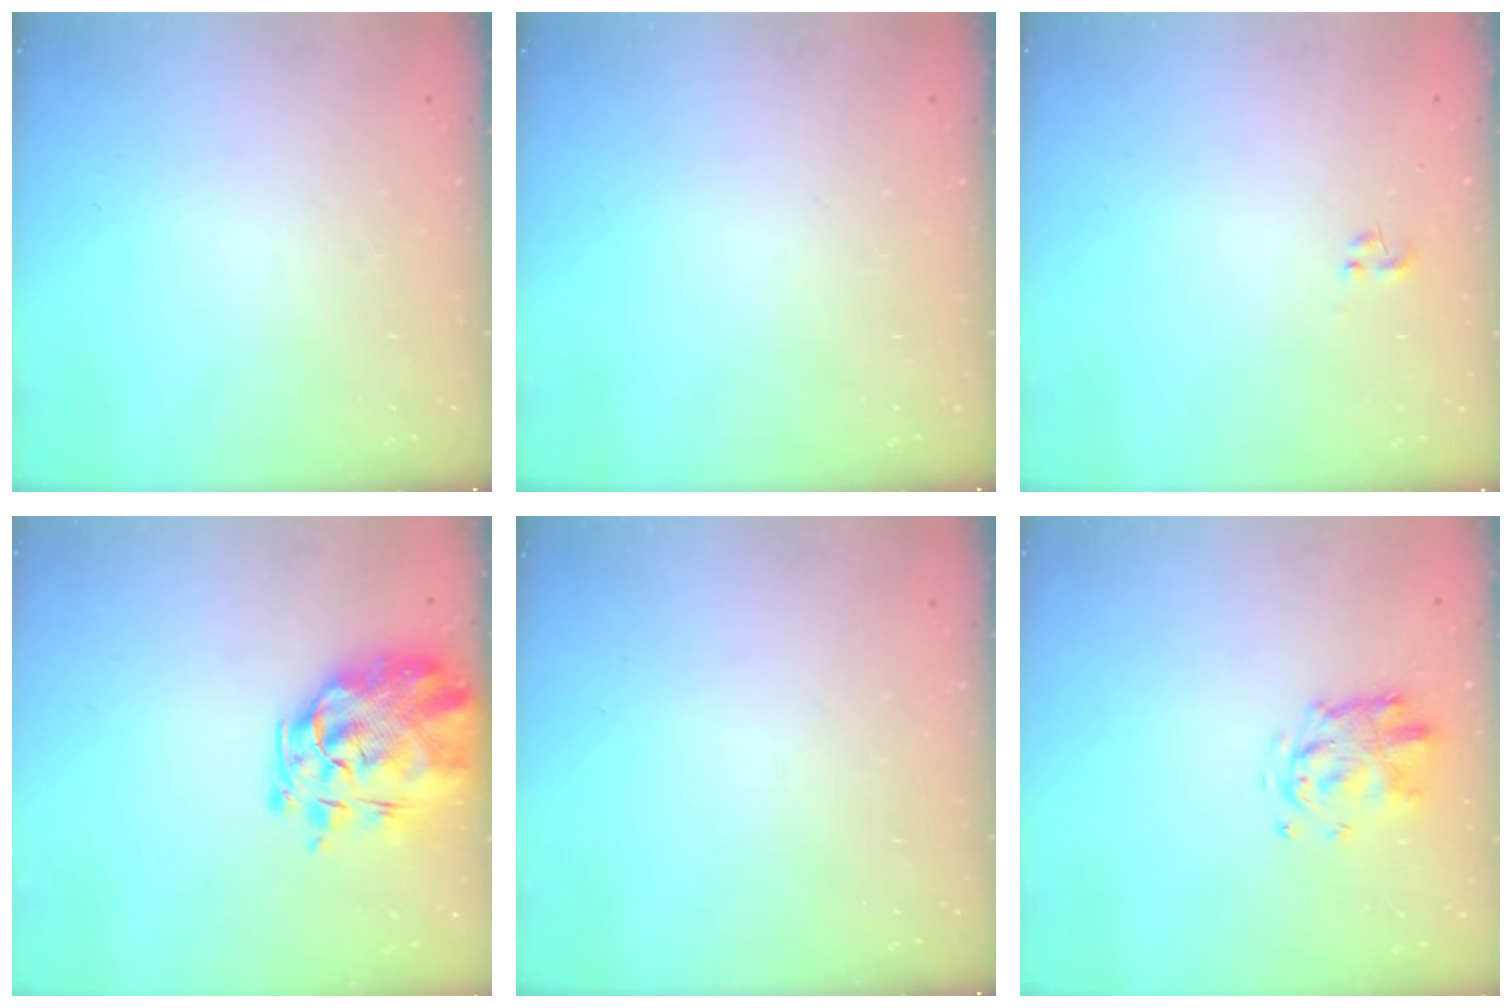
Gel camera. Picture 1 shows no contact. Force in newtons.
{"total": 0.0}
{"total": 0.0}
{"total": 7.0, "press": 6.5, "slide": 2.7}
{"total": 0.0}
{"total": 3.3, "press": 3.3, "slide": 0.5}